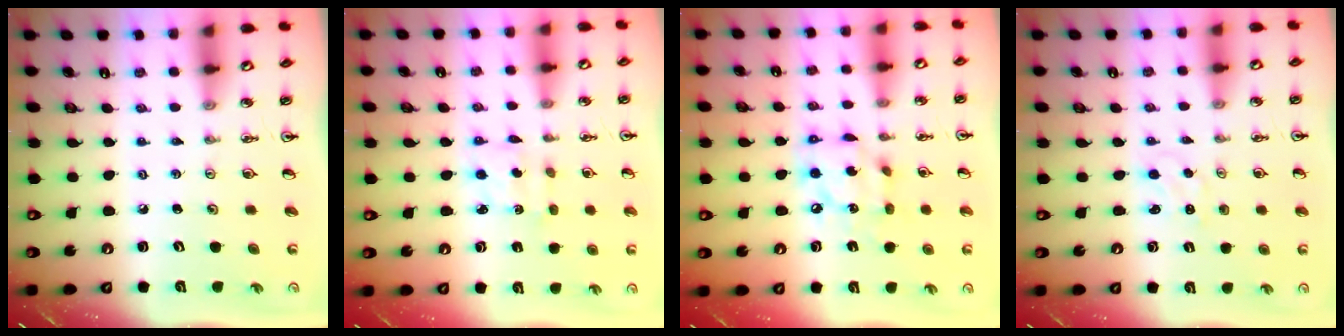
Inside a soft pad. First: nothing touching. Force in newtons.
{"total": 2.6, "press": 2.6, "slide": 0.6}
{"total": 10.9, "press": 10.9, "slide": 0.9}
{"total": 1.2, "press": 1.1, "slide": 0.2}